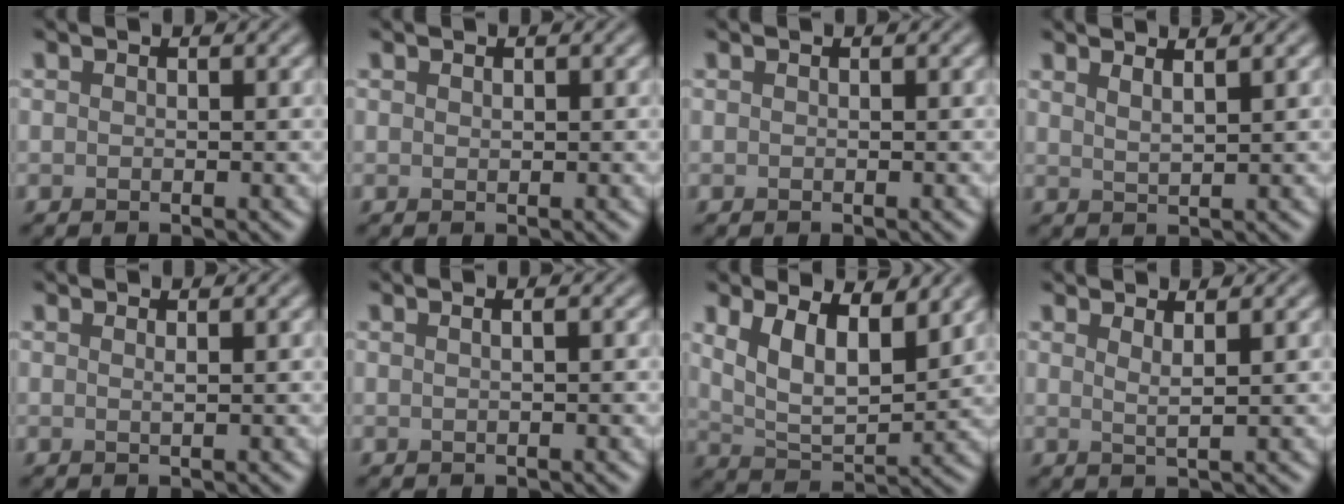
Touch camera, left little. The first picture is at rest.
{"total": 0.0}
{"total": 0.0}
{"total": 2.3, "force": [1.7, 0.6, 1.3], "torque": [-0.010, 0.010, 0.014]}
{"total": 0.6, "force": [0.3, 0.2, 0.5], "torque": [-0.001, -0.001, 0.003]}
{"total": 1.7, "force": [0.6, 0.7, 1.4], "torque": [-0.004, 0.001, -0.008]}
{"total": 6.6, "force": [3.3, 3.0, 4.8], "torque": [-0.095, -0.007, 0.054]}
{"total": 1.7, "force": [1.1, 0.4, 1.2], "torque": [-0.013, -0.002, 0.013]}